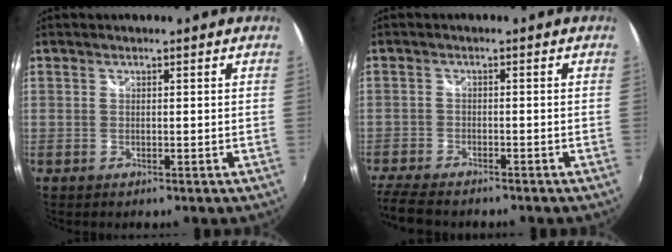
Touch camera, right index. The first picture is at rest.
{"total": 8.6, "force": [-7.4, 2.5, 3.5], "torque": [-0.106, -0.030, -0.135]}